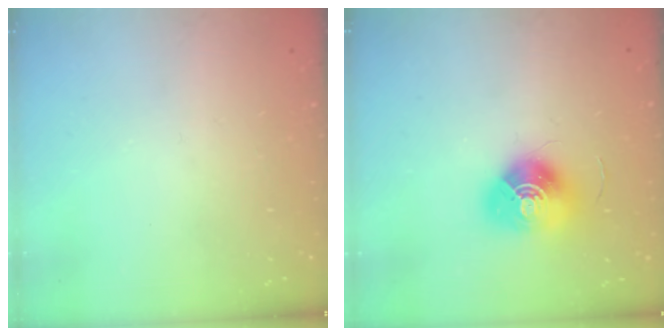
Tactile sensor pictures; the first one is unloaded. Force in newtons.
{"total": 12.7, "press": 12.7, "slide": 0.5}